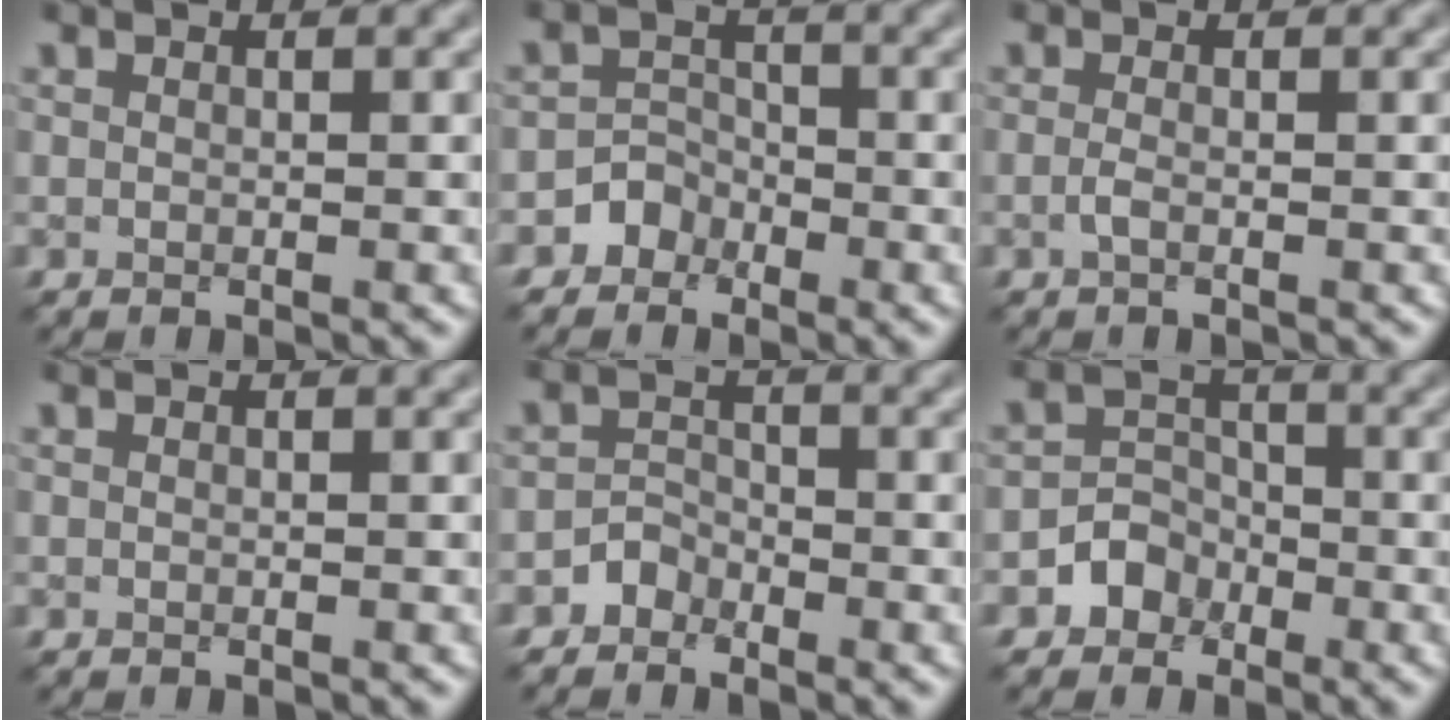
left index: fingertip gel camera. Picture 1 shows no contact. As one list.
[{"total": 2.2, "force": [-1.5, 1.6, 0.1], "torque": [0.022, 0.015, -0.035]}, {"total": 1.0, "force": [-0.4, 0.3, 0.9], "torque": [-0.020, -0.004, -0.010]}, {"total": 0.0}, {"total": 1.6, "force": [-1.3, 1.0, 0.1], "torque": [0.003, 0.011, -0.026]}, {"total": 2.6, "force": [-1.4, 2.1, 0.5], "torque": [0.017, 0.012, -0.034]}]